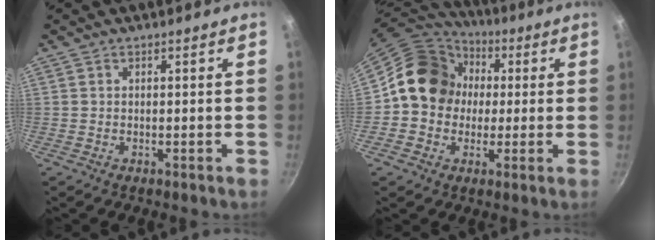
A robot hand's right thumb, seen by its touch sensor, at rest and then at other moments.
{"total": 15.0, "force": [1.5, 13.0, 7.3], "torque": [-0.084, 0.028, 0.007]}